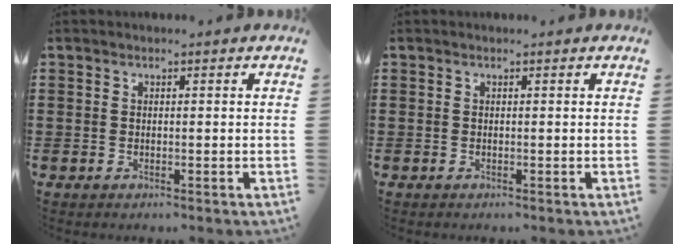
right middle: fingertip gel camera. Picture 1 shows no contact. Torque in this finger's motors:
{"motor_torque": [-0.08, -0.11, -0.02, 0.00]}